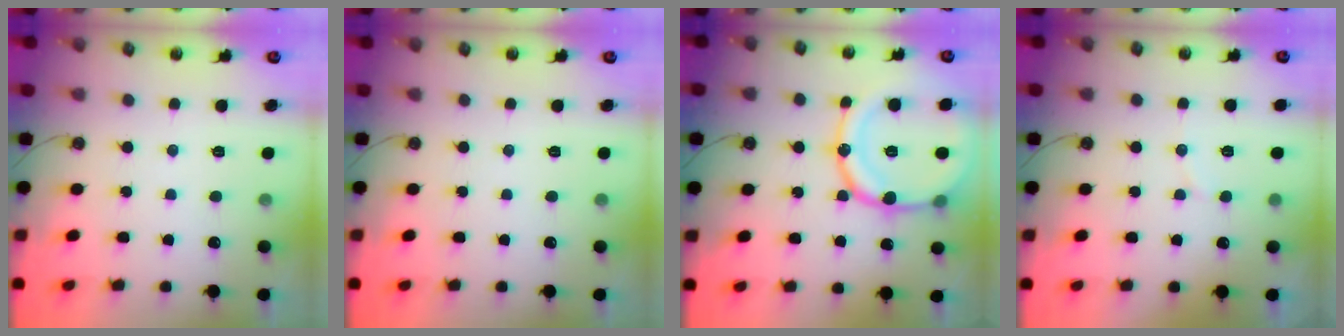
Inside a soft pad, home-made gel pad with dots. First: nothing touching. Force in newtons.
{"total": 0.0}
{"total": 21.3, "press": 21.0, "slide": 3.8}
{"total": 4.2, "press": 4.1, "slide": 0.8}